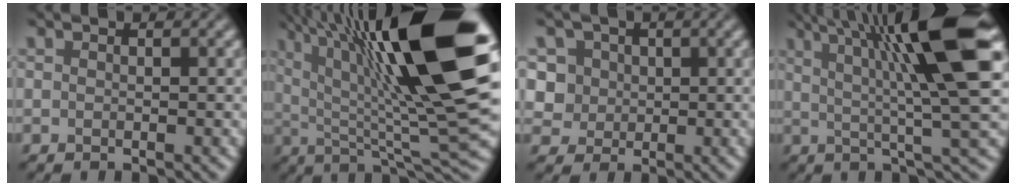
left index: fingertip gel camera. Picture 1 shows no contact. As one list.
[{"total": 17.1, "force": [6.4, 3.8, 15.4], "torque": [-0.243, 0.010, 0.119]}, {"total": 4.1, "force": [0.8, 3.9, 1.0], "torque": [-0.015, 0.006, 0.013]}, {"total": 11.9, "force": [3.4, 1.8, 11.3], "torque": [-0.159, 0.009, 0.055]}]